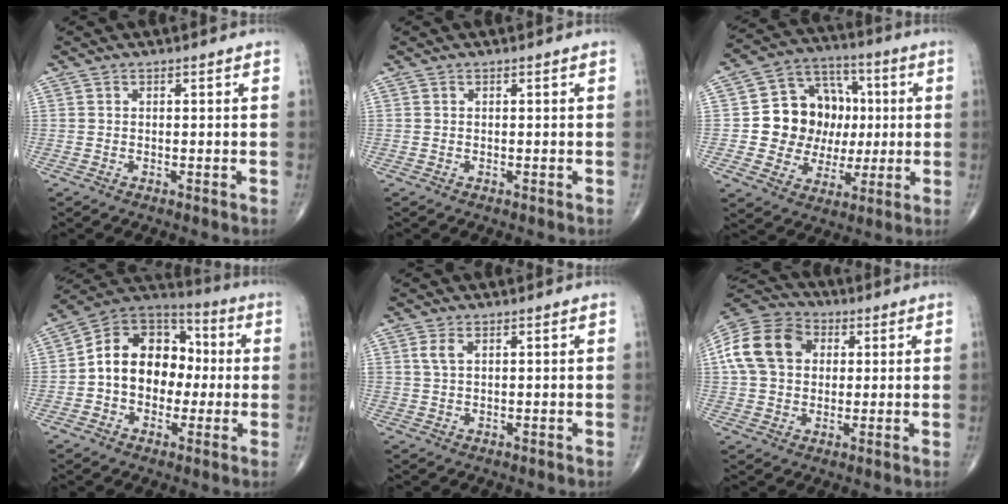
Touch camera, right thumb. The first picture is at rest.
{"total": 0.0}
{"total": 15.9, "force": [1.0, 13.3, 8.7], "torque": [-0.085, 0.027, 0.026]}
{"total": 15.6, "force": [-0.3, 11.7, 10.3], "torque": [-0.126, 0.042, -0.017]}
{"total": 2.4, "force": [1.0, 1.2, 1.8], "torque": [-0.039, 0.006, 0.023]}
{"total": 15.2, "force": [3.1, 11.5, 9.4], "torque": [-0.172, 0.020, 0.046]}